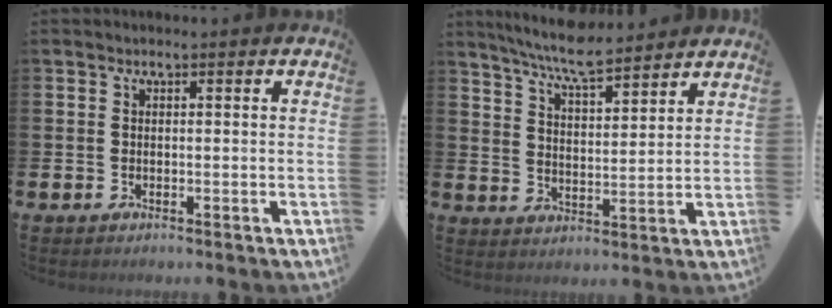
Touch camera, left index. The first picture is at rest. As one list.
[{"total": 7.5, "force": [7.0, 0.7, 2.5], "torque": [-0.075, -0.034, 0.128]}]